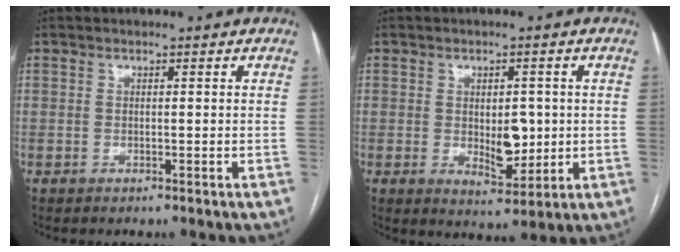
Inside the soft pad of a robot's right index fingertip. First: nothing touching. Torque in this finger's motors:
{"motor_torque": [0.76, 0.33, 0.39, 0.08]}